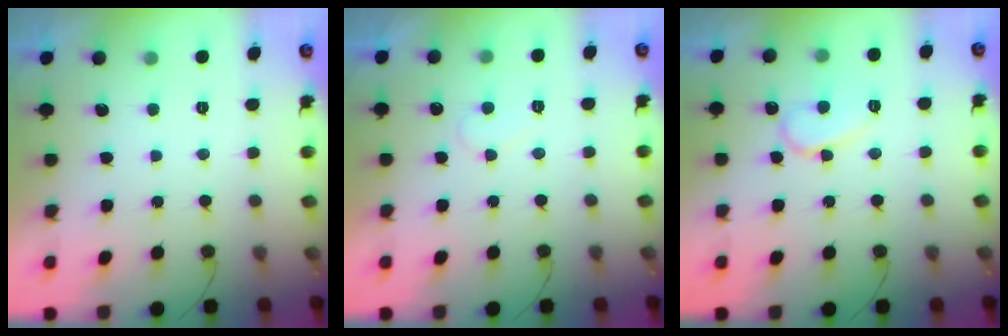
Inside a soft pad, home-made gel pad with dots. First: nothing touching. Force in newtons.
{"total": 6.7, "press": 6.7, "slide": 0.6}
{"total": 9.0, "press": 9.0, "slide": 1.1}